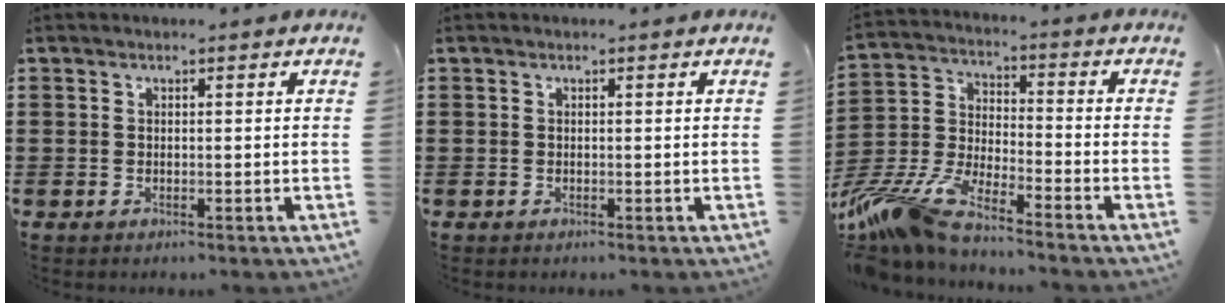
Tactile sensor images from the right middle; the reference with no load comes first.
{"total": 0.0}
{"total": 10.3, "force": [-9.4, 0.8, 4.1], "torque": [-0.114, -0.002, -0.196]}